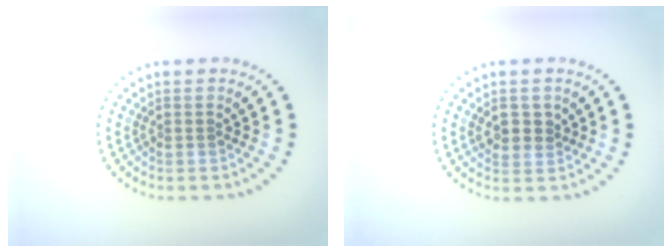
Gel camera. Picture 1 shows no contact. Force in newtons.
{"total": 2.3, "press": 2.2, "slide": 0.8}